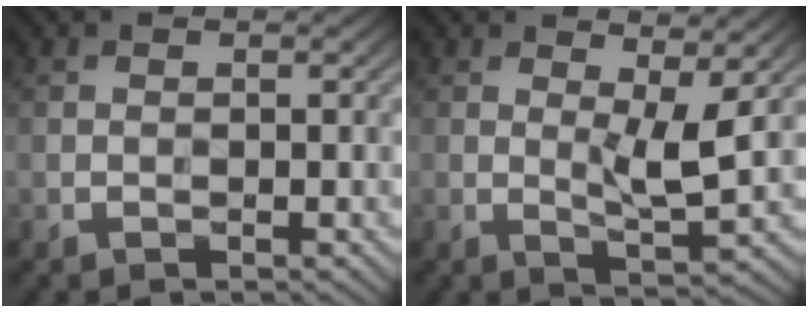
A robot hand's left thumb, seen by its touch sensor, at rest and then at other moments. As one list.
[{"total": 5.0, "force": [1.6, 1.1, 4.5], "torque": [-0.081, -0.005, 0.027]}]